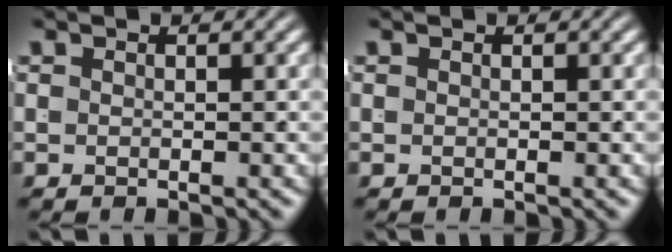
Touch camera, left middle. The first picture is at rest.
{"total": 0.0}